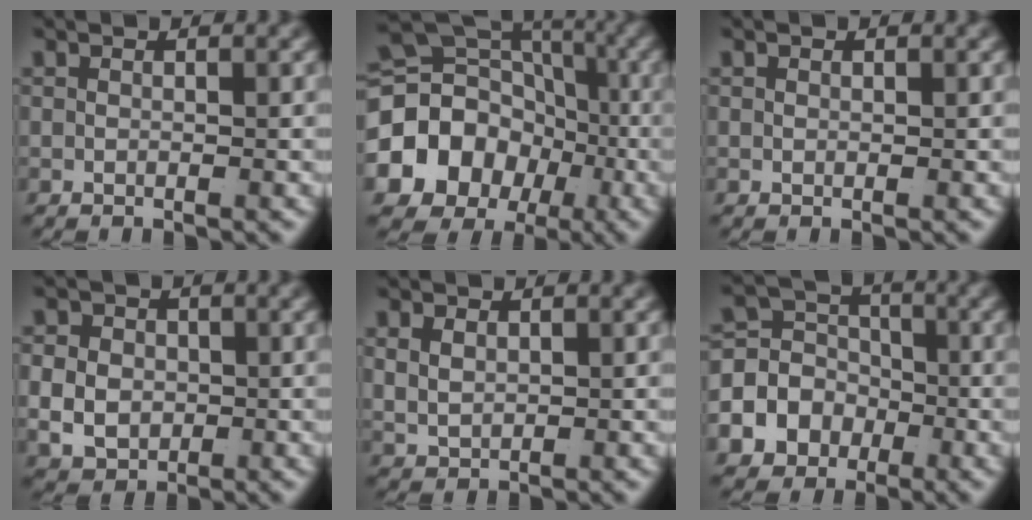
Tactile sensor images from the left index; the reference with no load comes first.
{"total": 19.1, "force": [-3.3, 16.9, 8.2], "torque": [-0.178, -0.065, -0.050]}
{"total": 0.0}
{"total": 5.1, "force": [-0.4, 4.5, 2.2], "torque": [-0.047, -0.015, 0.000]}
{"total": 2.2, "force": [0.8, 1.7, 1.2], "torque": [-0.032, -0.008, 0.027]}
{"total": 10.2, "force": [-2.2, 9.1, 3.9], "torque": [-0.093, -0.029, -0.043]}